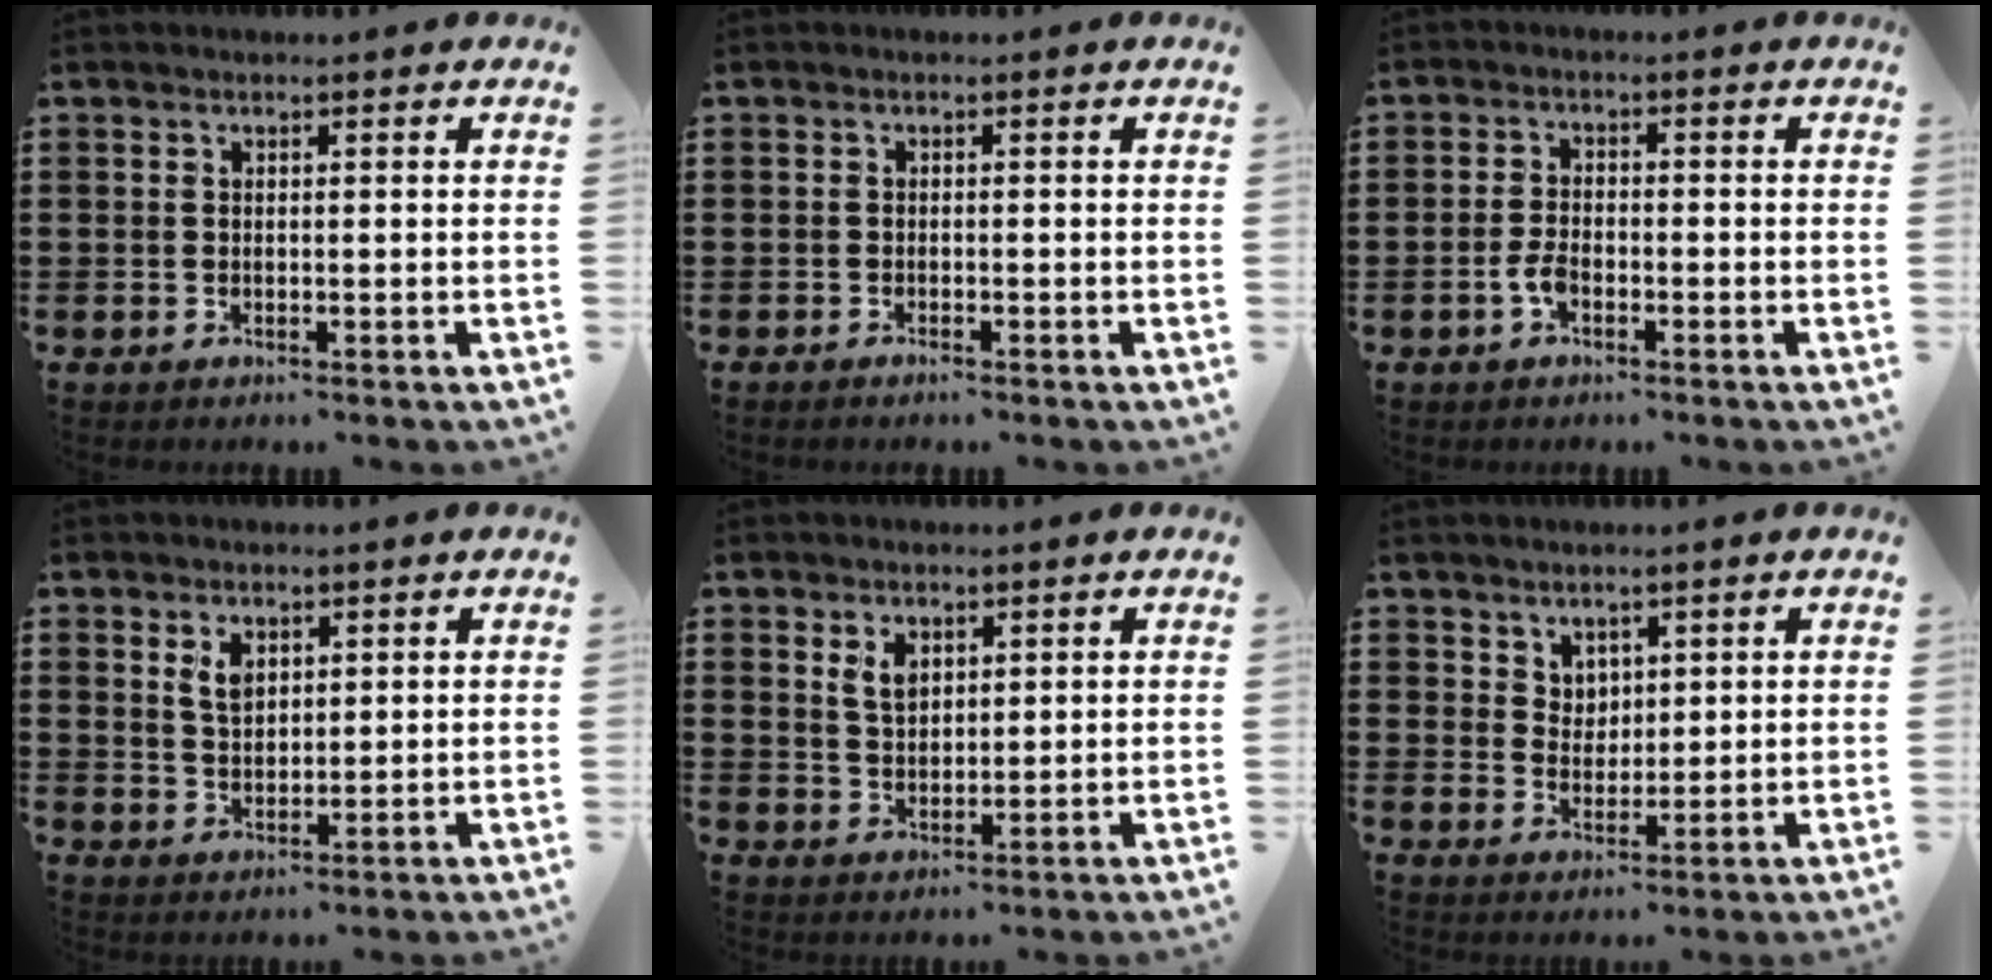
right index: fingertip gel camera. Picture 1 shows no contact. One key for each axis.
{"total": 0.7, "fx": -0.6, "fy": -0.1, "fz": 0.3, "tx": -0.009, "ty": -0.007, "tz": -0.010}
{"total": 2.8, "fx": -1.3, "fy": 1.2, "fz": 2.1, "tx": -0.056, "ty": -0.006, "tz": -0.027}
{"total": 3.0, "fx": 1.5, "fy": 1.7, "fz": 1.9, "tx": -0.045, "ty": 0.004, "tz": 0.029}
{"total": 2.9, "fx": 1.6, "fy": 1.8, "fz": 1.8, "tx": -0.042, "ty": 0.005, "tz": 0.029}
{"total": 3.3, "fx": 2.5, "fy": 2.2, "fz": 0.2, "tx": -0.015, "ty": 0.004, "tz": 0.047}